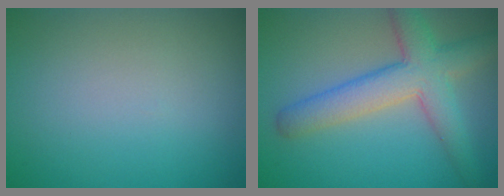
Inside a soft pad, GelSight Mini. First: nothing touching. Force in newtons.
{"total": 6.2, "press": 6.2, "slide": 0.2}